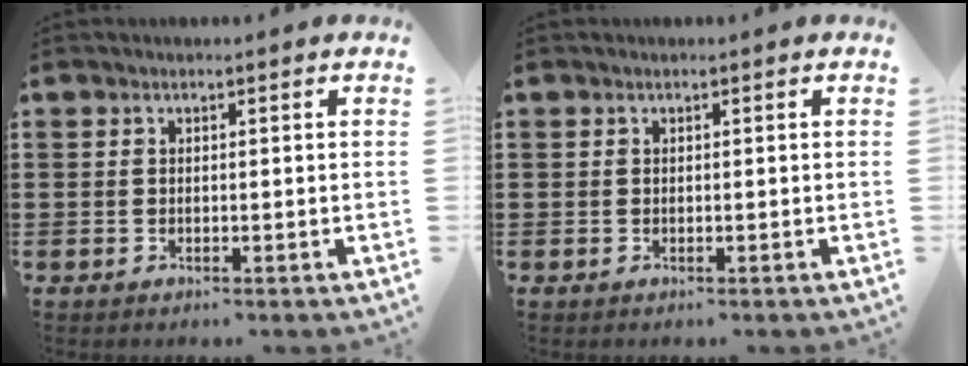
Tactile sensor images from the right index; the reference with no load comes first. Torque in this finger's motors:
{"motor_torque": [-0.21, 0.22, 0.00, 0.00]}